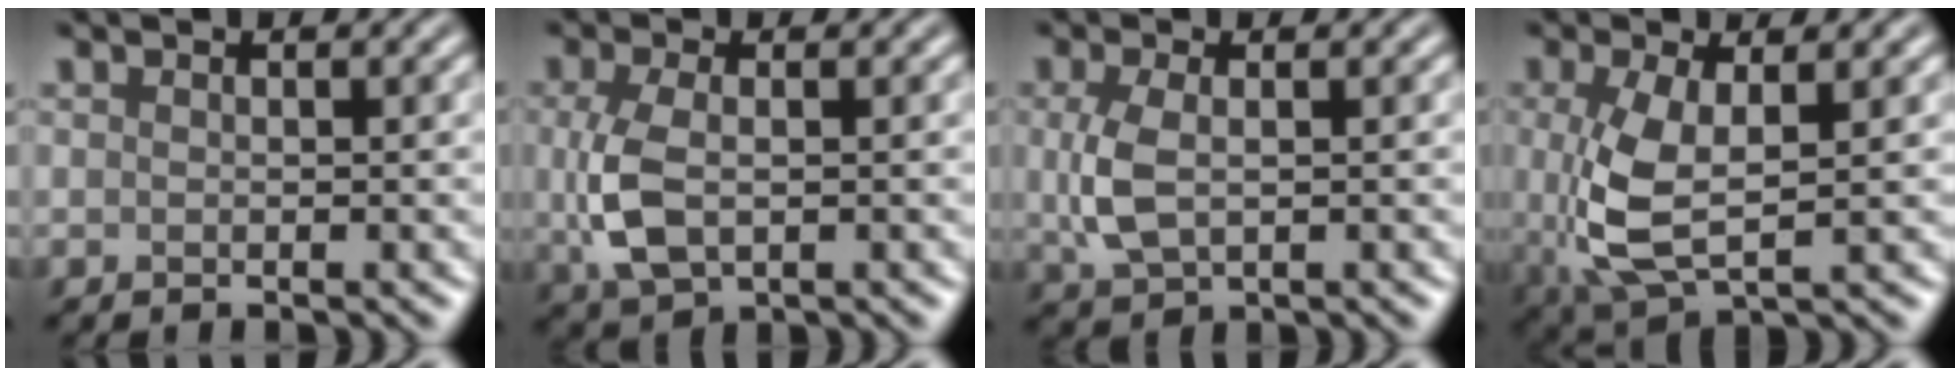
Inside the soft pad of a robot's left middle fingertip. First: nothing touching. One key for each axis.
{"total": 4.4, "fx": 0.0, "fy": 2.5, "fz": 3.6, "tx": -0.090, "ty": -0.001, "tz": 0.003}
{"total": 3.5, "fx": 0.3, "fy": 1.9, "fz": 2.9, "tx": -0.074, "ty": 0.001, "tz": 0.008}
{"total": 5.7, "fx": 0.3, "fy": 2.4, "fz": 5.2, "tx": -0.126, "ty": -0.009, "tz": 0.010}